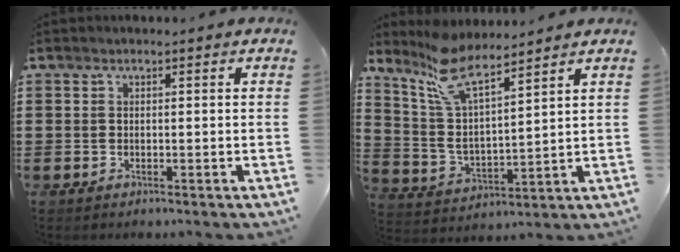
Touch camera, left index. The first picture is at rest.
{"total": 7.9, "force": [6.7, 1.0, 4.1], "torque": [-0.103, -0.033, 0.120]}